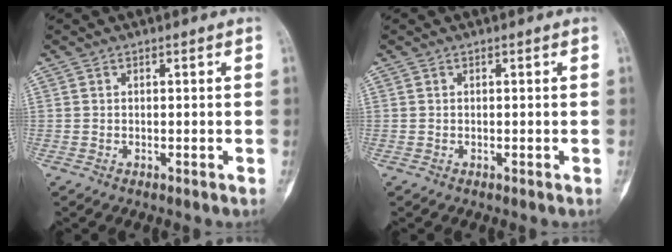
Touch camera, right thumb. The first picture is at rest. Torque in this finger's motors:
{"motor_torque": [0.06, 0.07, 0.10, 0.00, 0.02]}